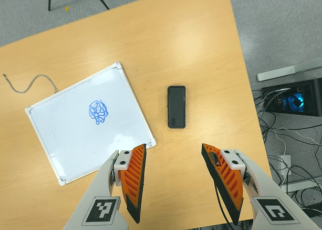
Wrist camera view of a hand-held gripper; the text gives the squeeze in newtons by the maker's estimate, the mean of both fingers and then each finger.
{"total": 0.0}